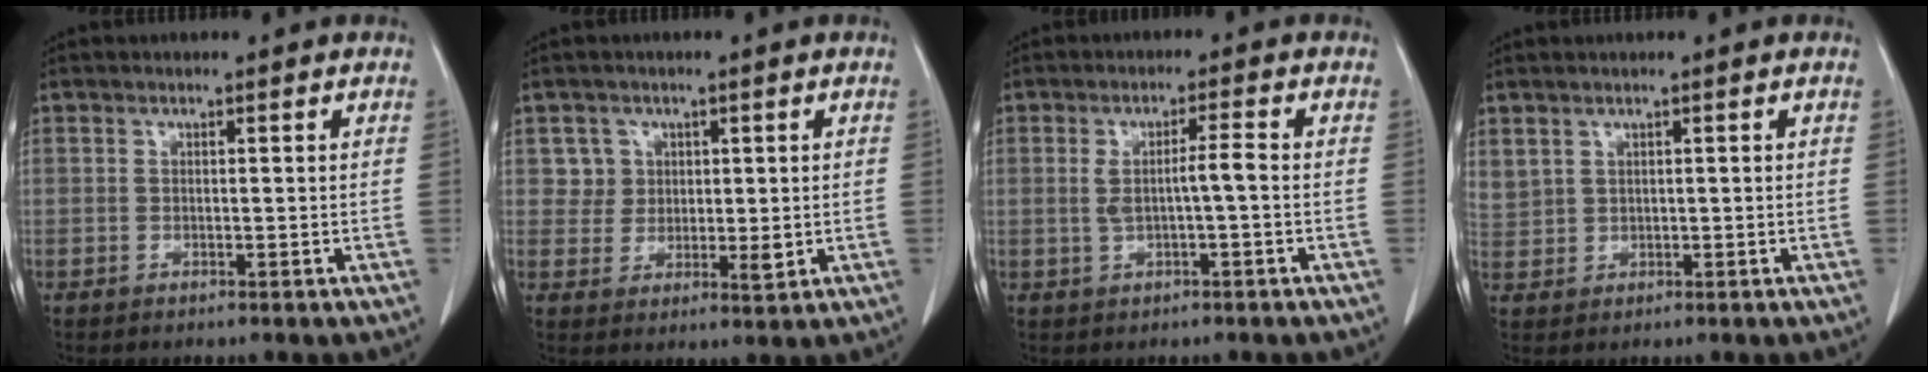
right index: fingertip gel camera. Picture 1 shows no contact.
{"total": 4.2, "force": [1.6, 3.8, 0.8], "torque": [-0.005, -0.002, 0.028]}
{"total": 4.0, "force": [-0.2, 0.2, 4.0], "torque": [-0.075, 0.007, 0.001]}
{"total": 3.1, "force": [2.0, 2.2, 1.0], "torque": [-0.024, 0.009, 0.052]}